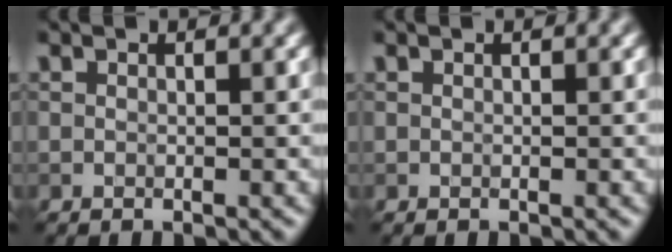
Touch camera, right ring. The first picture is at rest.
{"total": 0.0}